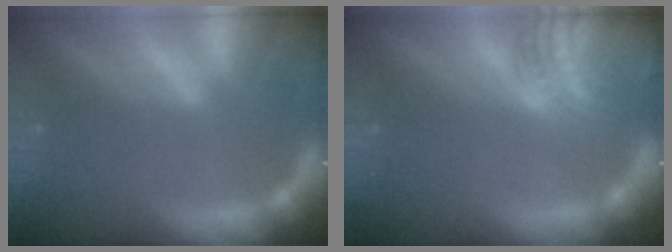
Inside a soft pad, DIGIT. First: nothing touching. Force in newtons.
{"total": 7.5}